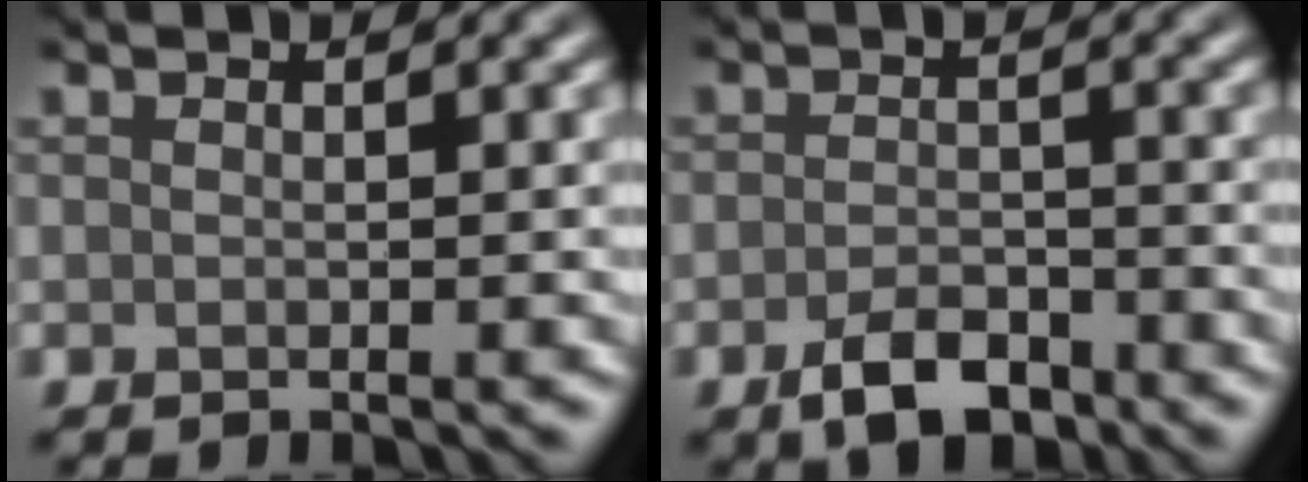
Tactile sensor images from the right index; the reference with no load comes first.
{"total": 3.9, "force": [-2.5, 2.0, 2.3], "torque": [-0.037, -0.001, -0.047]}